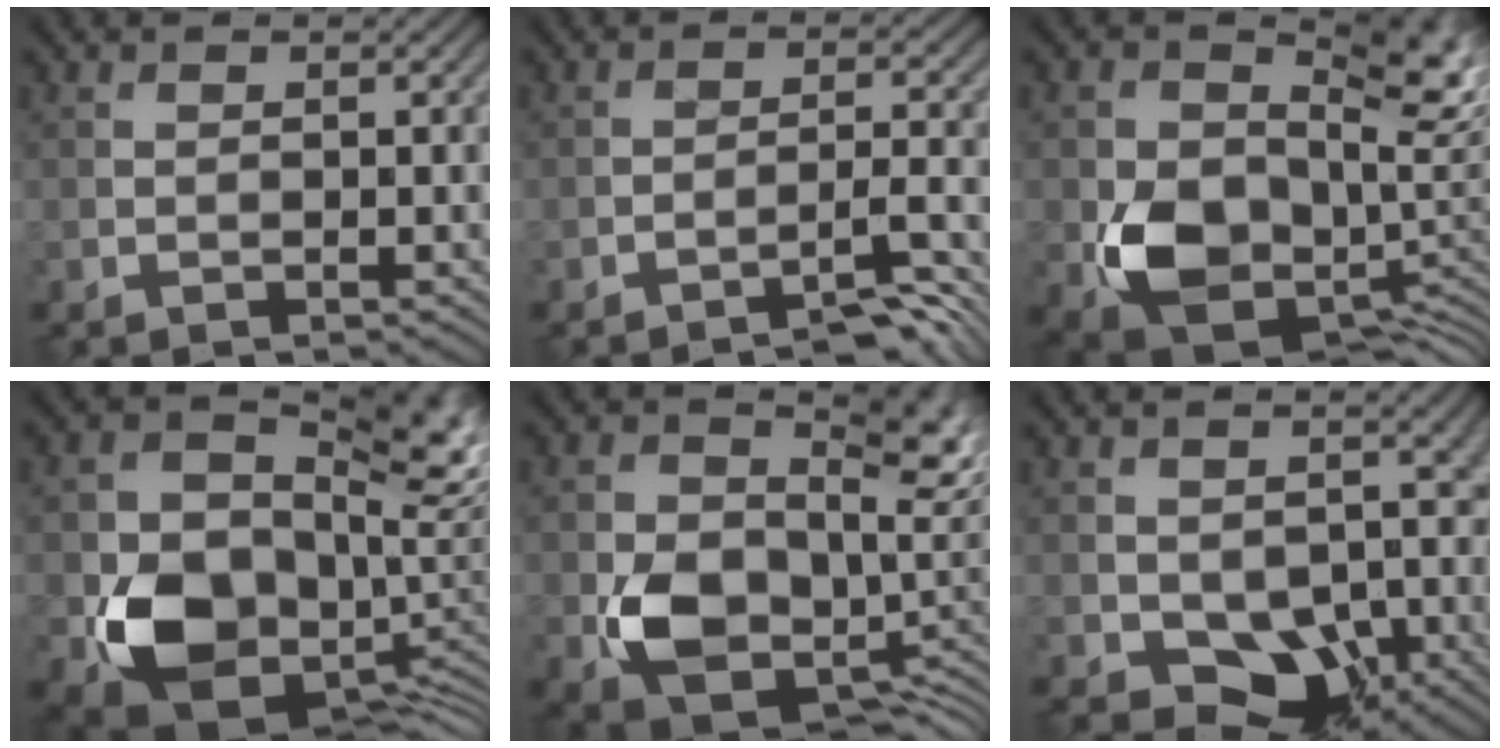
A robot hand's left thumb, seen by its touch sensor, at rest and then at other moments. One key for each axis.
{"total": 4.9, "fx": -3.8, "fy": 0.6, "fz": 3.0, "tx": -0.042, "ty": 0.016, "tz": -0.064}
{"total": 13.2, "fx": 0.8, "fy": 10.0, "fz": 8.5, "tx": -0.136, "ty": -0.046, "tz": 0.019}
{"total": 16.8, "fx": -0.7, "fy": 12.9, "fz": 10.8, "tx": -0.193, "ty": -0.053, "tz": 0.013}
{"total": 11.1, "fx": 0.4, "fy": 8.4, "fz": 7.3, "tx": -0.130, "ty": -0.039, "tz": 0.019}
{"total": 9.4, "fx": -1.2, "fy": 7.1, "fz": 6.1, "tx": -0.102, "ty": -0.029, "tz": -0.019}